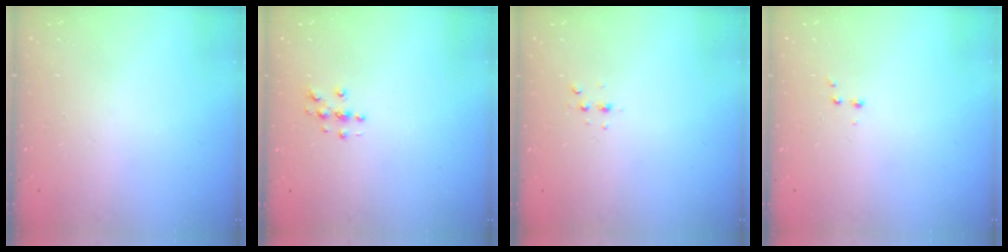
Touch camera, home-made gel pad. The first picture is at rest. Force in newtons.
{"total": 4.6, "press": 4.6, "slide": 0.4}
{"total": 2.8, "press": 2.8, "slide": 0.7}
{"total": 2.6, "press": 2.5, "slide": 0.6}